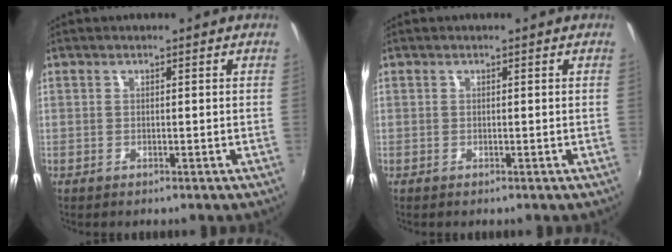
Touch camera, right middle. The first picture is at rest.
{"total": 0.0}